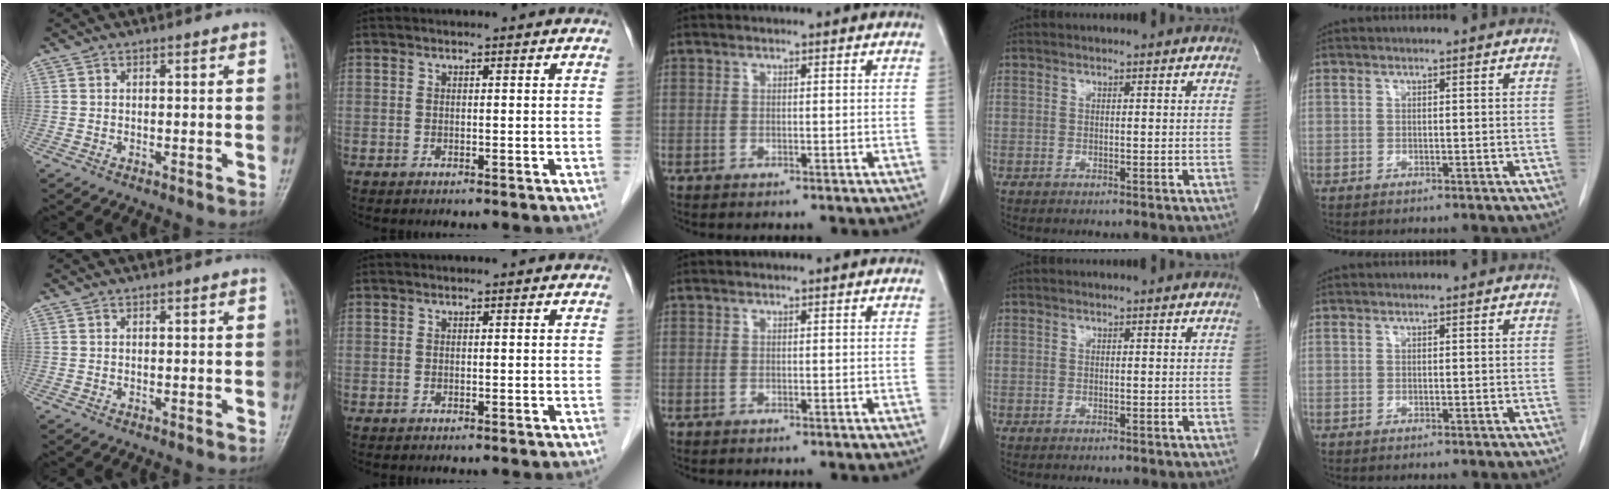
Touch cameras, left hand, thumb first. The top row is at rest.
{}